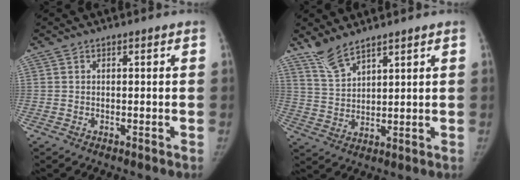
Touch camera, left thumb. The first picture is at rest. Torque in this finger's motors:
{"motor_torque": [0.99, 0.18, 0.66, -0.56, 0.04]}